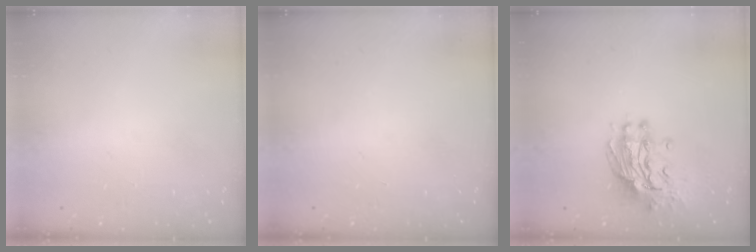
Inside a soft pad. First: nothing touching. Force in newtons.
{"total": 0.0}
{"total": 11.5, "press": 11.4, "slide": 1.2}